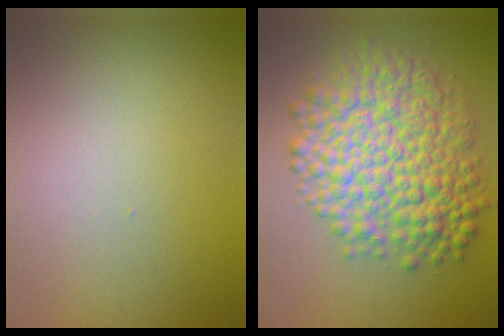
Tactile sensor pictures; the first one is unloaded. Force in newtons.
{"total": 10.0, "press": 10.0, "slide": 0.1}